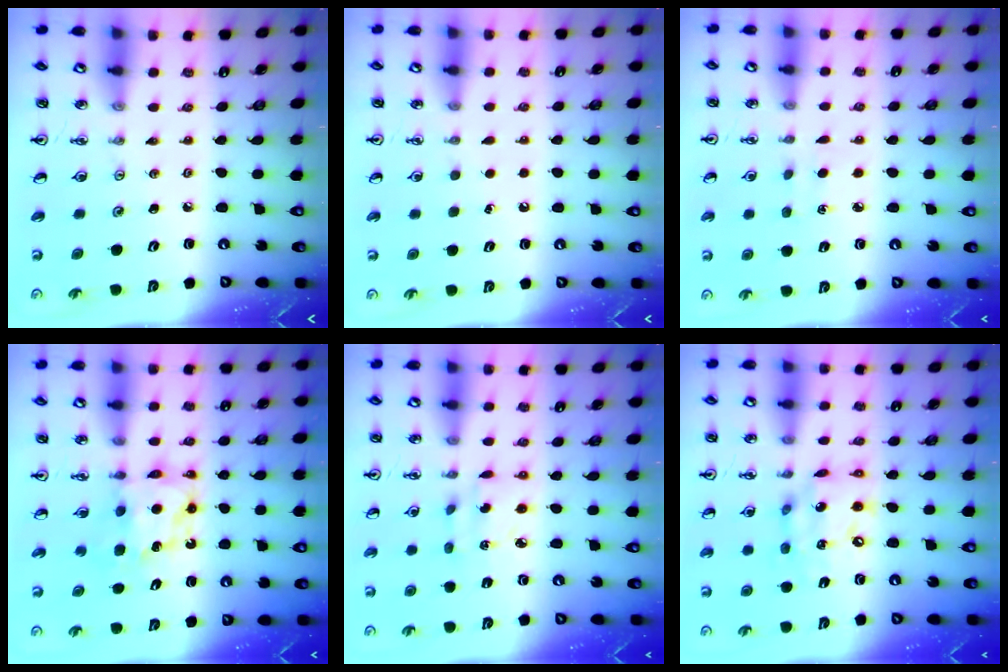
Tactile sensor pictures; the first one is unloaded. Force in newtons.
{"total": 1.5, "press": 1.5, "slide": 0.1}
{"total": 2.4, "press": 2.4, "slide": 0.3}
{"total": 6.7, "press": 6.7, "slide": 0.5}
{"total": 3.6, "press": 3.6, "slide": 0.1}
{"total": 12.1, "press": 12.0, "slide": 1.5}